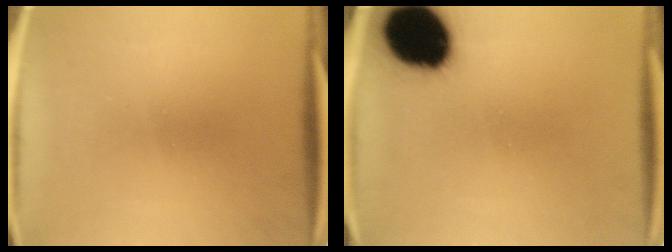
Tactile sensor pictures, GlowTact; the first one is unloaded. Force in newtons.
{"total": 18.9}